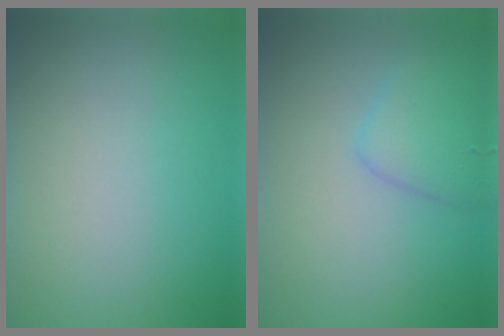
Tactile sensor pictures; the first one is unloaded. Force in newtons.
{"total": 2.6, "press": 2.6, "slide": 0.2}